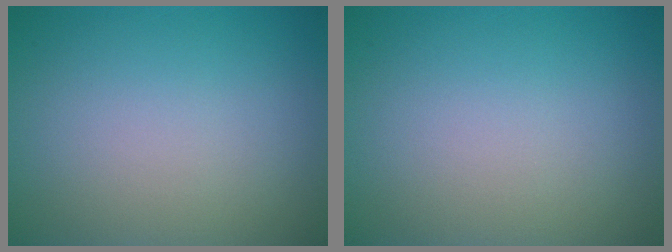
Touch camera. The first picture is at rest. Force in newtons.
{"total": 0.0}